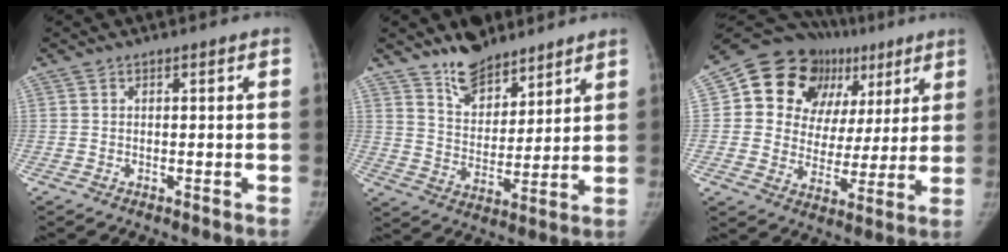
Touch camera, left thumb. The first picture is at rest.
{"total": 11.2, "force": [8.9, 5.4, 4.2], "torque": [-0.038, -0.063, 0.159]}
{"total": 20.1, "force": [8.3, 15.3, 10.1], "torque": [-0.092, 0.021, 0.134]}